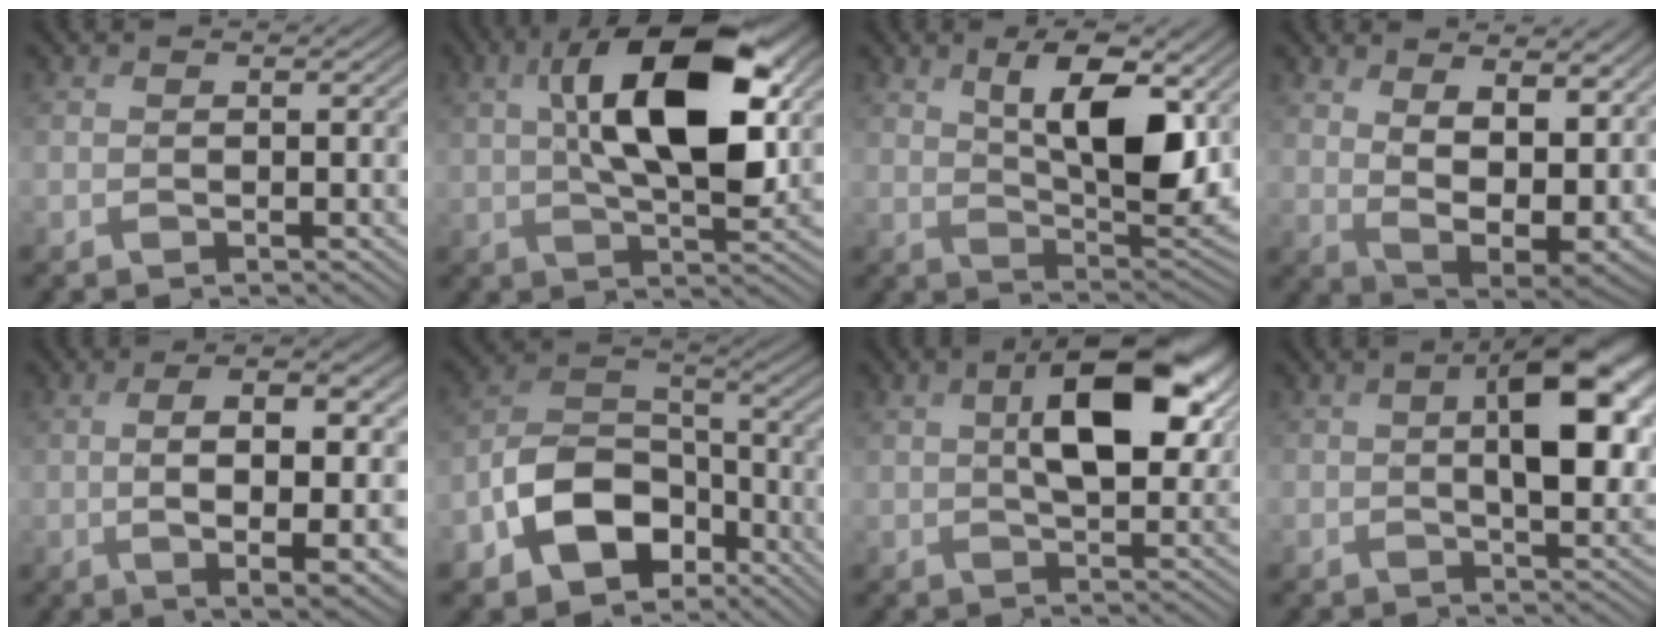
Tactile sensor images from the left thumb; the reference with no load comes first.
{"total": 13.8, "force": [3.3, 6.0, 11.9], "torque": [-0.213, 0.007, 0.052]}
{"total": 11.8, "force": [4.0, 5.1, 9.8], "torque": [-0.158, -0.010, 0.070]}
{"total": 13.8, "force": [4.6, 7.5, 10.6], "torque": [-0.181, -0.012, 0.090]}
{"total": 10.5, "force": [0.4, 3.3, 10.0], "torque": [-0.176, -0.001, 0.009]}
{"total": 11.6, "force": [-5.6, 7.7, 6.6], "torque": [-0.136, -0.008, -0.122]}
{"total": 10.7, "force": [3.1, 5.0, 8.9], "torque": [-0.150, 0.008, 0.049]}
{"total": 9.1, "force": [1.7, 4.0, 8.0], "torque": [-0.123, 0.005, 0.029]}